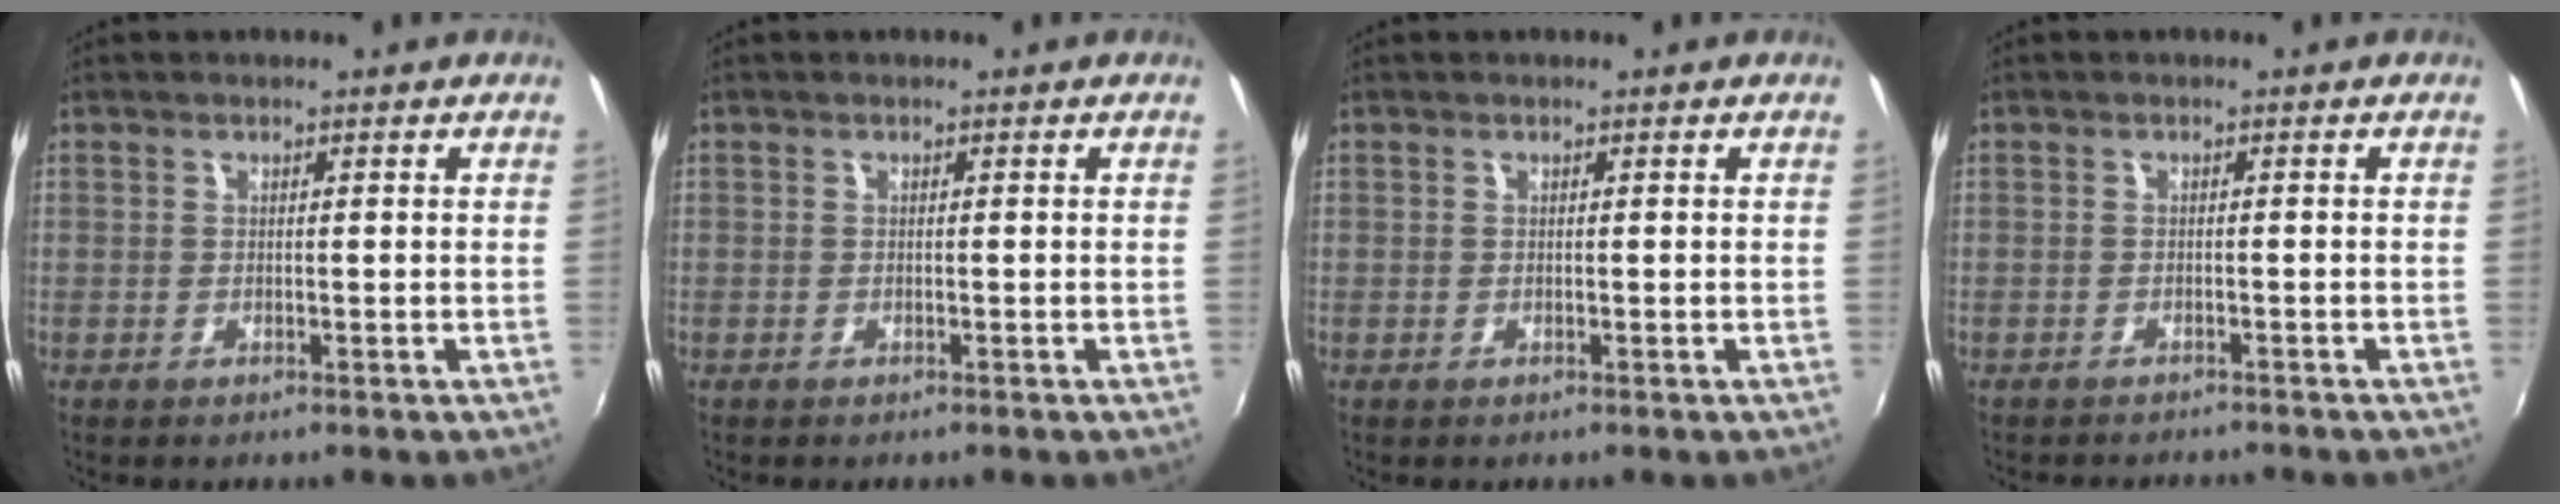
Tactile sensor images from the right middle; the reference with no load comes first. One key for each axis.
{"total": 0.0}
{"total": 0.0}
{"total": 4.0, "fx": -3.8, "fy": 0.5, "fz": 1.1, "tx": -0.032, "ty": -0.010, "tz": -0.055}